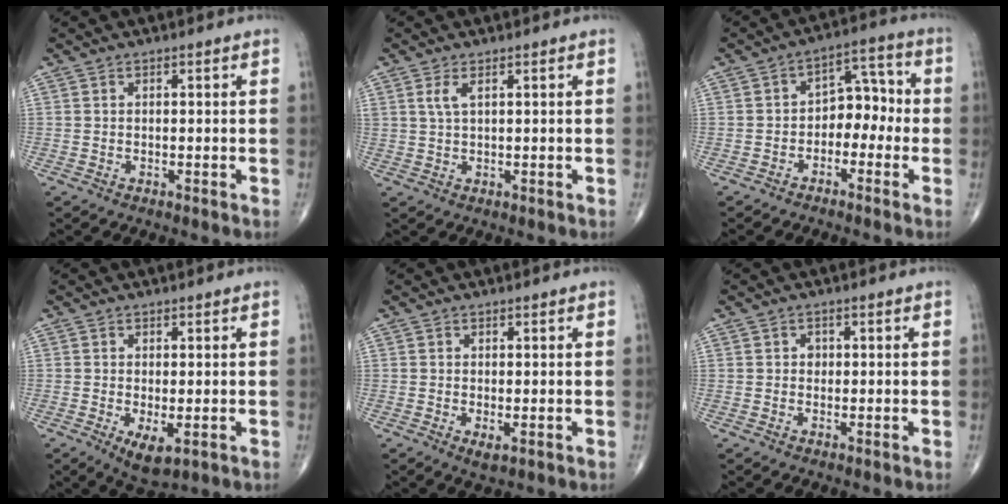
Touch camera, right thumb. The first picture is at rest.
{"total": 2.4, "force": [1.1, 0.8, 1.9], "torque": [-0.045, 0.001, 0.028]}
{"total": 7.4, "force": [-1.8, 5.1, 5.1], "torque": [-0.040, 0.043, -0.042]}
{"total": 4.9, "force": [-1.4, 2.1, 4.3], "torque": [-0.074, -0.014, -0.014]}
{"total": 1.9, "force": [-0.5, 0.8, 1.7], "torque": [-0.031, -0.006, -0.005]}
{"total": 1.1, "force": [0.1, 1.0, 0.5], "torque": [0.000, 0.003, 0.000]}